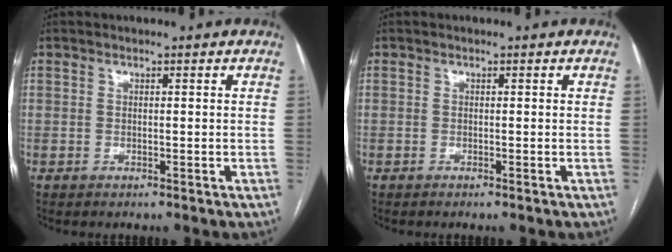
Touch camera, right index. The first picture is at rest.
{"total": 0.0}